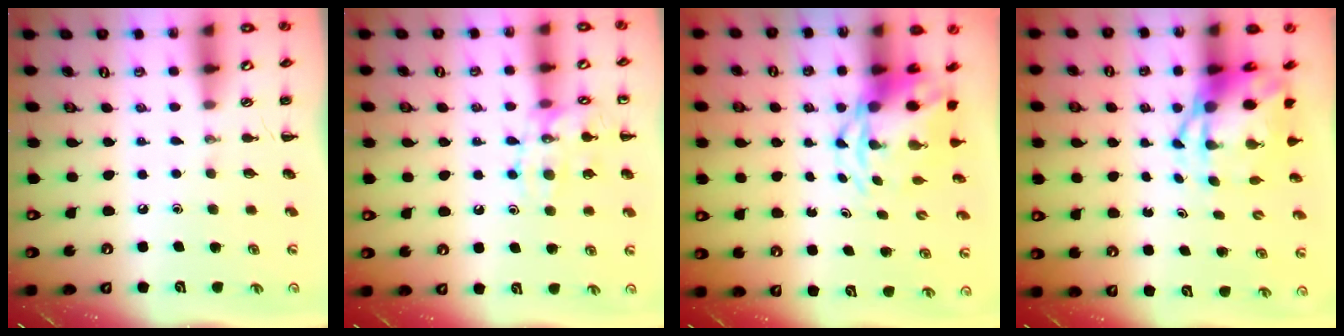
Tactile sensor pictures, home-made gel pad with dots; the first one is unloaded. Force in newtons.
{"total": 12.2, "press": 12.2, "slide": 0.8}
{"total": 5.5, "press": 5.3, "slide": 1.3}
{"total": 6.6, "press": 6.3, "slide": 1.6}